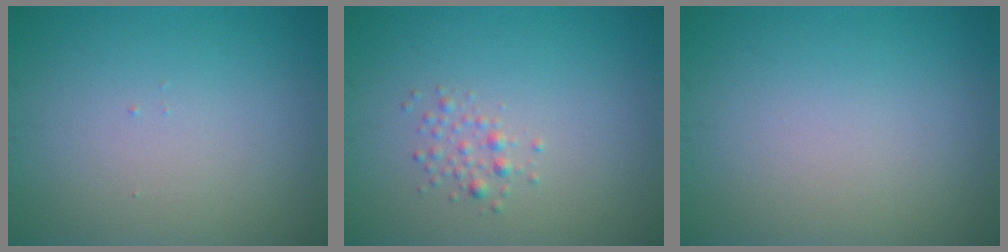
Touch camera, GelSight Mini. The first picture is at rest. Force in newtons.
{"total": 1.2, "press": 1.2, "slide": 0.1}
{"total": 0.0}